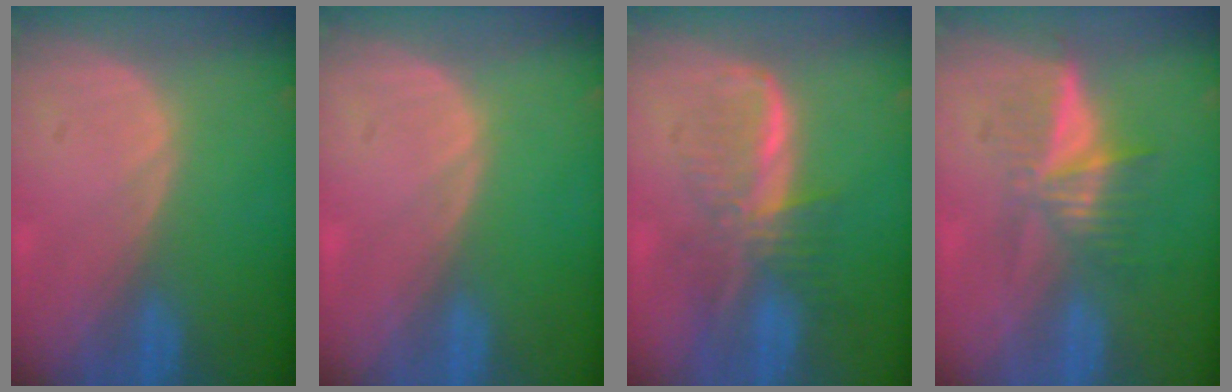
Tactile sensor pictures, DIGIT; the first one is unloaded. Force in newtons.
{"total": 0.0}
{"total": 6.9, "press": 6.4, "slide": 2.7}
{"total": 6.5, "press": 5.5, "slide": 3.4}